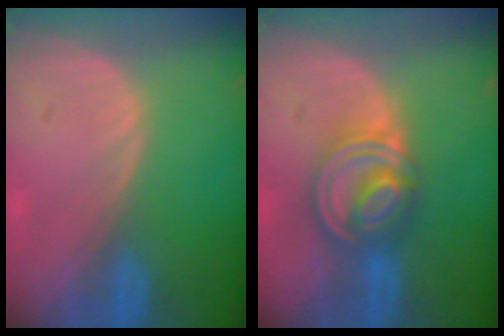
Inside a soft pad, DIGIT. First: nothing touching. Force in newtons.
{"total": 8.2, "press": 7.0, "slide": 4.4}